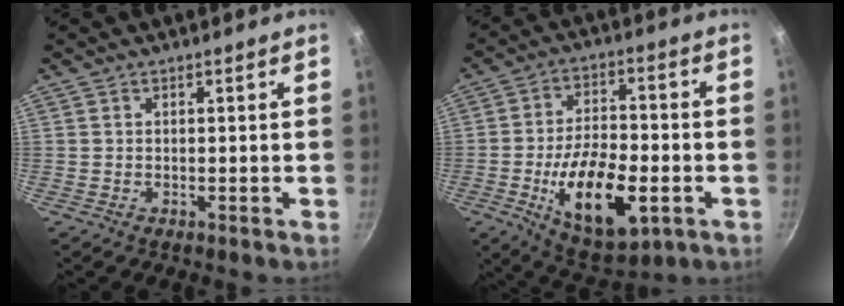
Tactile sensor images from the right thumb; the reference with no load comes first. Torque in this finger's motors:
{"motor_torque": [-0.31, 0.97, 1.45, -0.41, 0.19]}